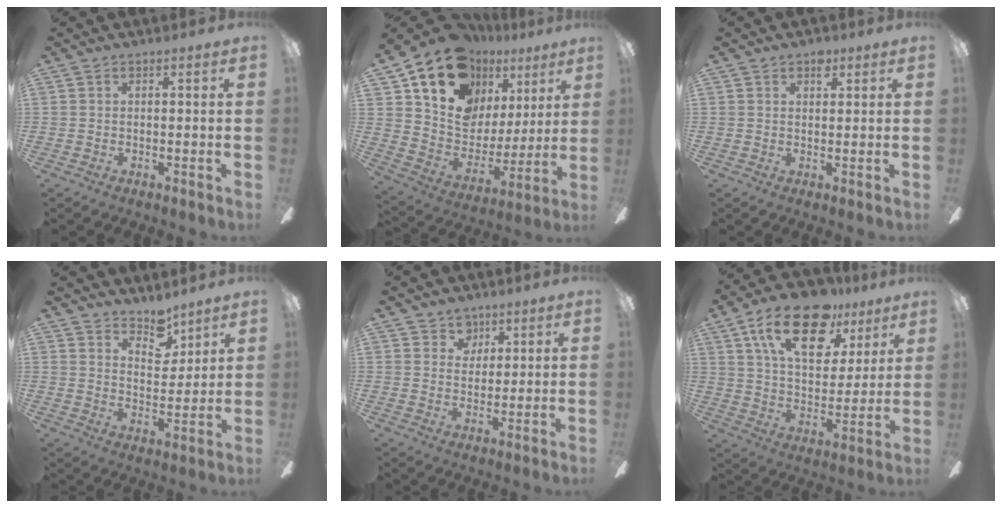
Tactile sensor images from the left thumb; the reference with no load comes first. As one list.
[{"total": 18.0, "force": [11.4, 11.9, 7.3], "torque": [-0.140, -0.067, 0.214]}, {"total": 3.0, "force": [1.8, 1.7, 1.6], "torque": [-0.011, -0.004, 0.027]}, {"total": 7.0, "force": [5.9, 3.0, 2.2], "torque": [-0.030, -0.033, 0.106]}, {"total": 5.1, "force": [3.4, 3.8, 0.6], "torque": [-0.005, -0.011, 0.058]}, {"total": 21.2, "force": [12.6, 10.5, 13.4], "torque": [-0.216, -0.053, 0.216]}]